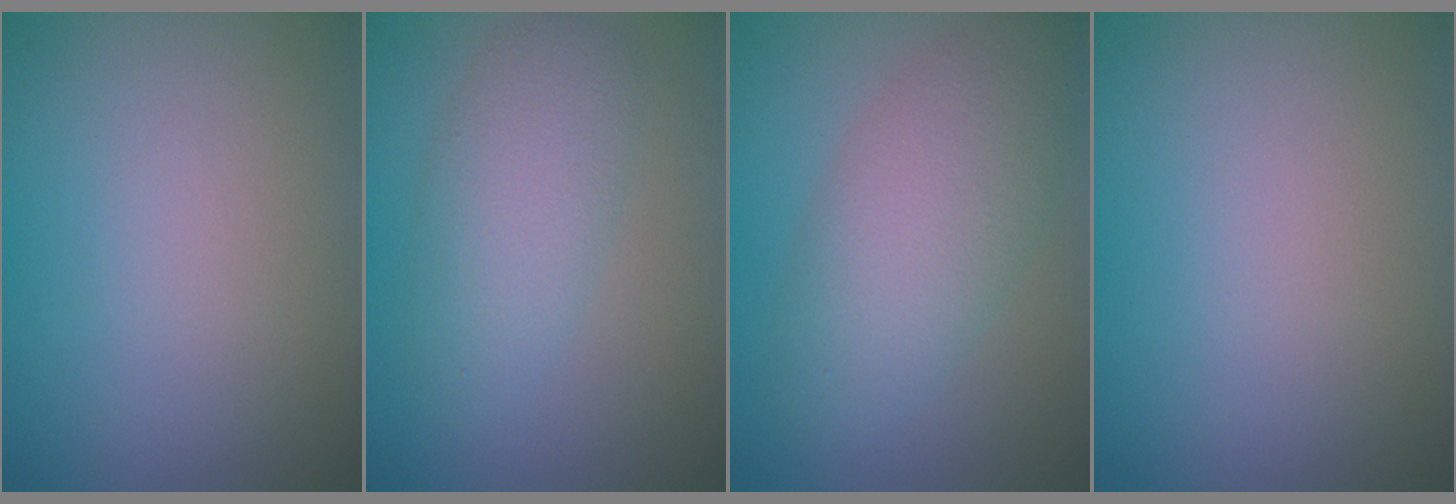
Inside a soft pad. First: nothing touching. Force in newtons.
{"total": 4.0, "press": 4.0, "slide": 0.1}
{"total": 5.9, "press": 5.9, "slide": 0.3}
{"total": 0.0}